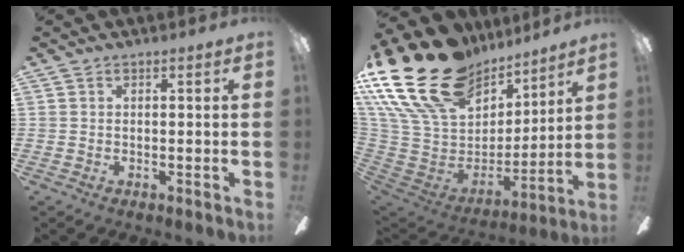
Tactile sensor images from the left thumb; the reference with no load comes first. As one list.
[{"total": 28.0, "force": [18.1, 16.3, 13.9], "torque": [-0.267, -0.115, 0.357]}]